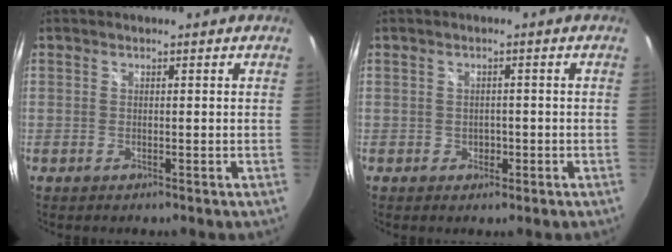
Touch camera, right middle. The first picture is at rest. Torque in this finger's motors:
{"motor_torque": [-0.43, 0.09, 0.14, -0.01]}